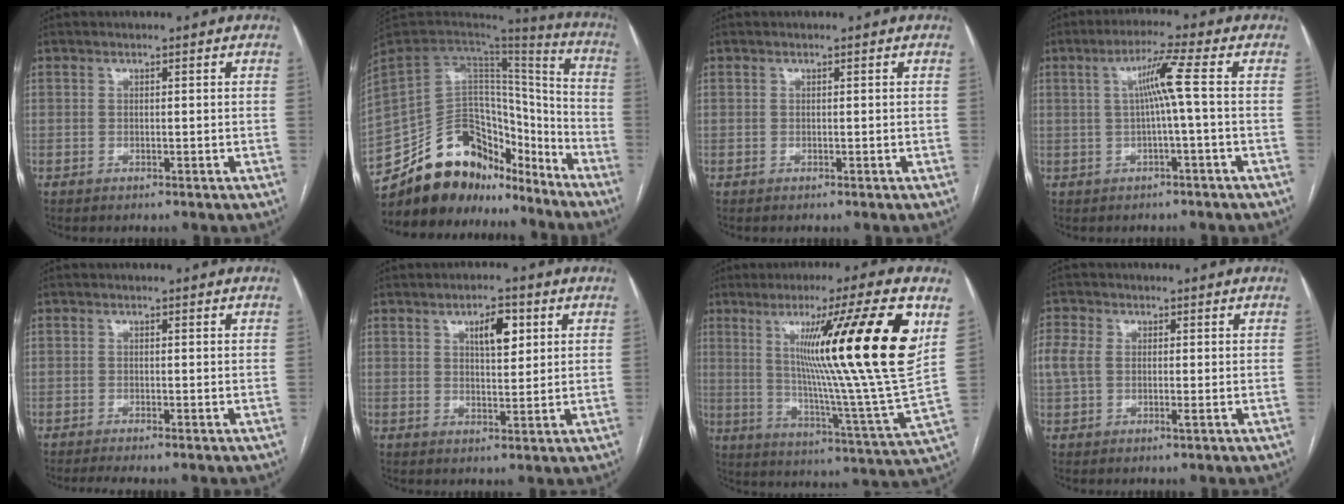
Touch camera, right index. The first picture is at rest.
{"total": 22.6, "force": [-18.6, 10.4, 7.6], "torque": [-0.174, 0.041, -0.299]}
{"total": 0.0}
{"total": 5.5, "force": [0.3, -1.1, 5.3], "torque": [-0.094, 0.012, 0.010]}
{"total": 2.3, "force": [-1.7, 0.2, 1.6], "torque": [-0.023, -0.003, -0.027]}
{"total": 5.2, "force": [2.2, 1.9, 4.3], "torque": [-0.069, 0.005, 0.038]}
{"total": 23.7, "force": [7.8, -2.0, 22.3], "torque": [-0.332, -0.016, 0.108]}
{"total": 4.5, "force": [0.1, 2.6, 3.7], "torque": [-0.102, 0.009, 0.000]}